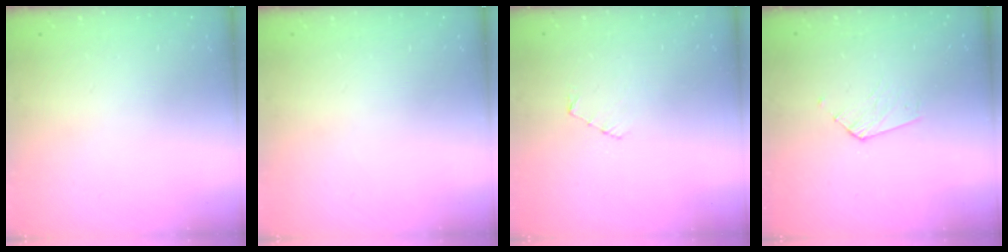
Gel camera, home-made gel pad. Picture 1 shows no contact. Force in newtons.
{"total": 0.0}
{"total": 3.0, "press": 3.0, "slide": 0.3}
{"total": 3.3, "press": 3.3, "slide": 0.3}